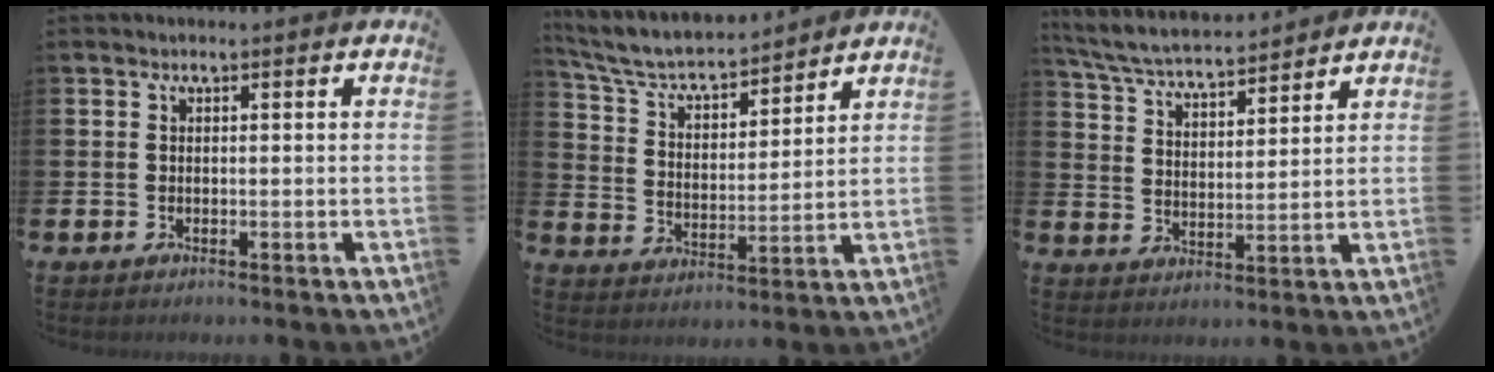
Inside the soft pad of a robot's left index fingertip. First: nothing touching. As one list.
[{"total": 6.3, "force": [5.9, 1.5, 1.8], "torque": [-0.065, -0.046, 0.097]}, {"total": 5.6, "force": [5.5, 0.7, 1.1], "torque": [-0.044, -0.034, 0.095]}]